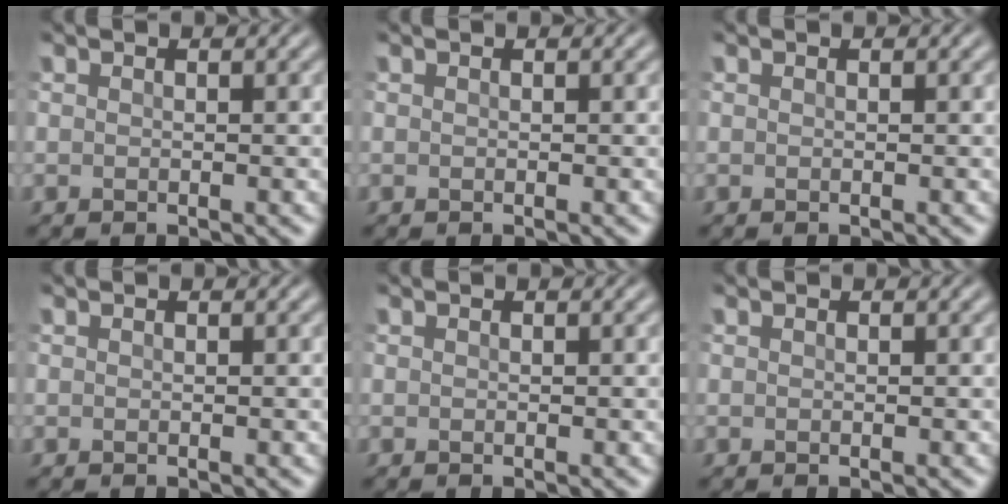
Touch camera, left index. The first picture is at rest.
{"total": 0.0}
{"total": 0.0}
{"total": 0.0}
{"total": 0.0}
{"total": 0.0}